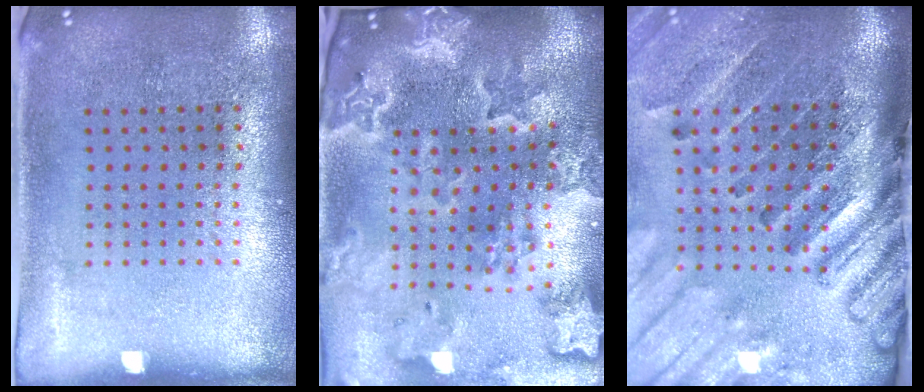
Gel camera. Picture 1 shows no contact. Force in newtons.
{"total": 4.5, "press": 3.6, "slide": 2.6}
{"total": 4.4, "press": 3.2, "slide": 3.0}